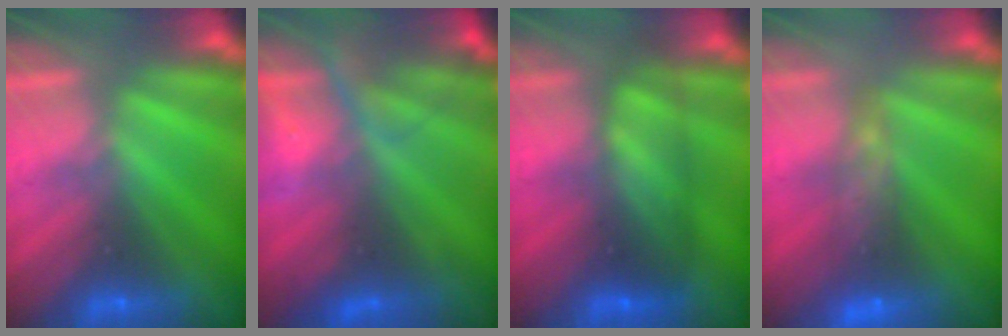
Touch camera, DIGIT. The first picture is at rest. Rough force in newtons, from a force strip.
{"total": 8.1}
{"total": 8.0}
{"total": 6.4}